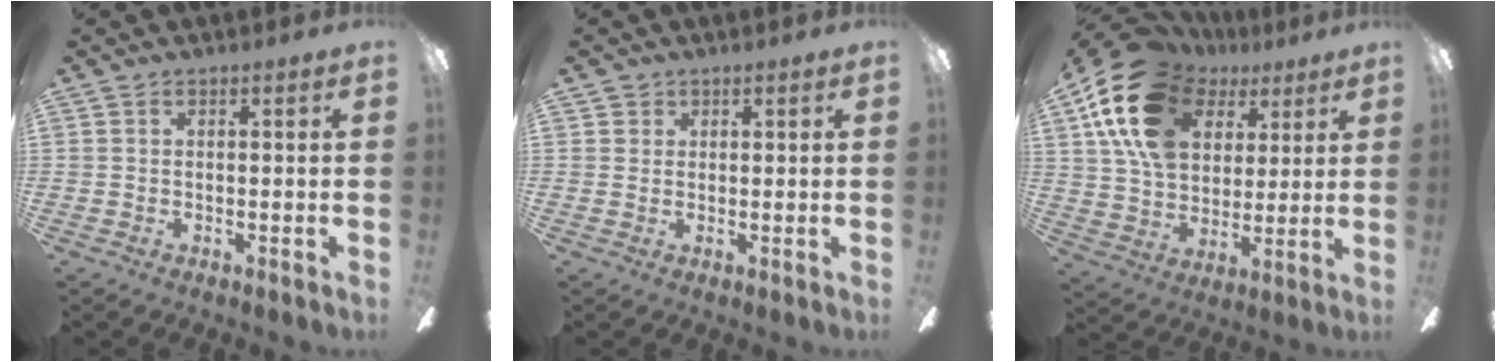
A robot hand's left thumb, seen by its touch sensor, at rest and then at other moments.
{"total": 1.5, "force": [0.9, 1.1, 0.0], "torque": [0.005, 0.000, 0.015]}
{"total": 21.3, "force": [10.0, 14.5, 12.1], "torque": [-0.243, -0.039, 0.180]}